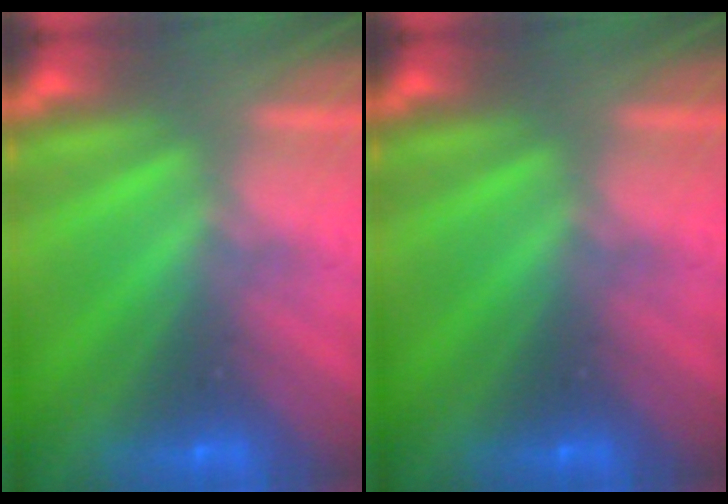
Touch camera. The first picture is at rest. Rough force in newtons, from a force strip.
{"total": 0.0}